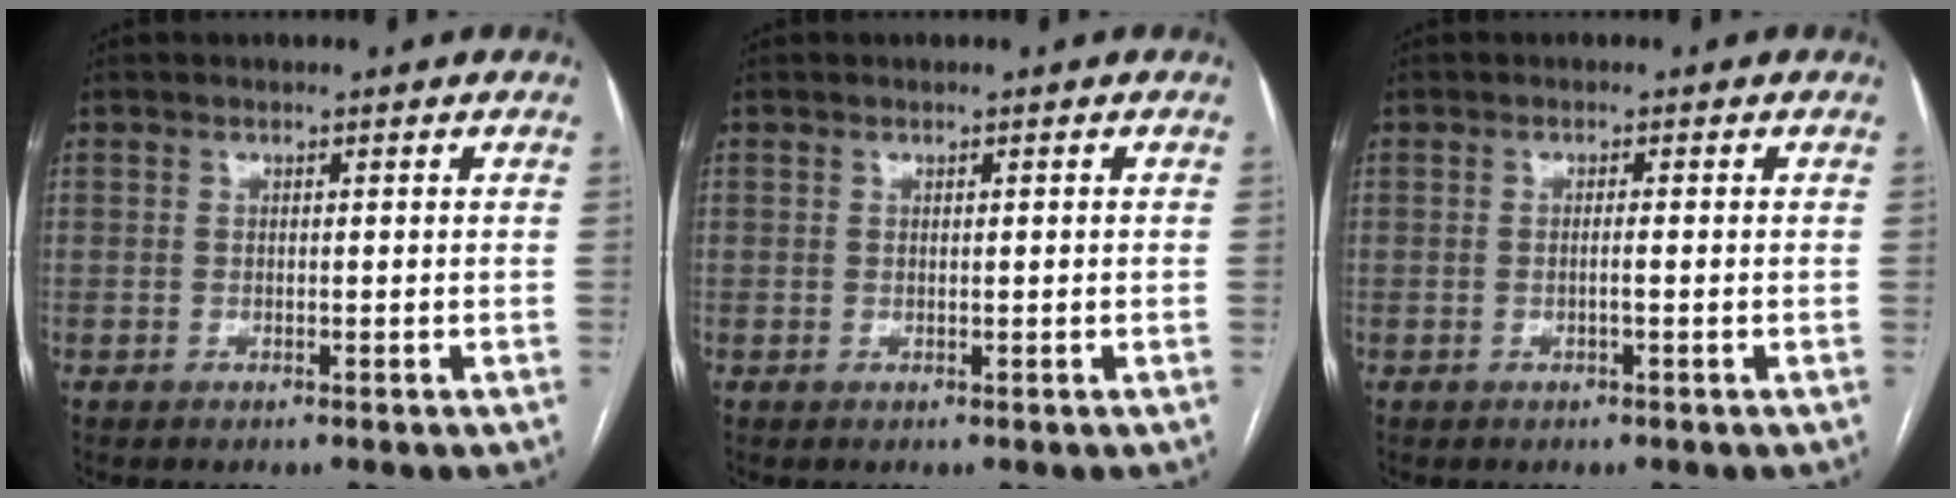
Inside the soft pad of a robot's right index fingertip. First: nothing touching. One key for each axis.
{"total": 0.0}
{"total": 1.0, "fx": -0.2, "fy": -0.1, "fz": 1.0, "tx": -0.018, "ty": 0.000, "tz": -0.004}